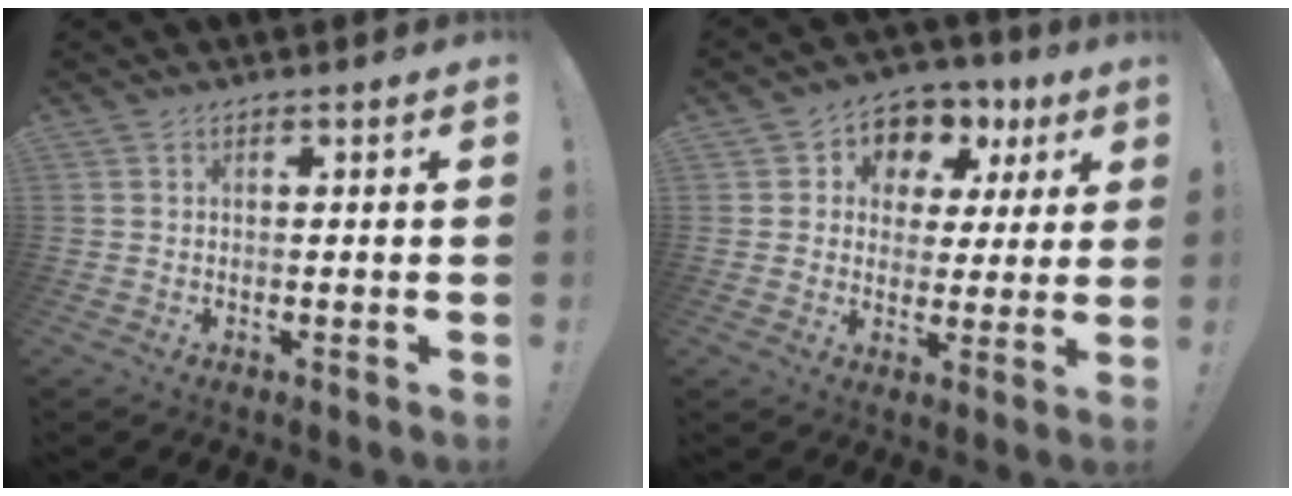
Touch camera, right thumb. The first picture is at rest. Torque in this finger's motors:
{"motor_torque": [0.51, 1.96, 0.25, -0.19, 0.00]}